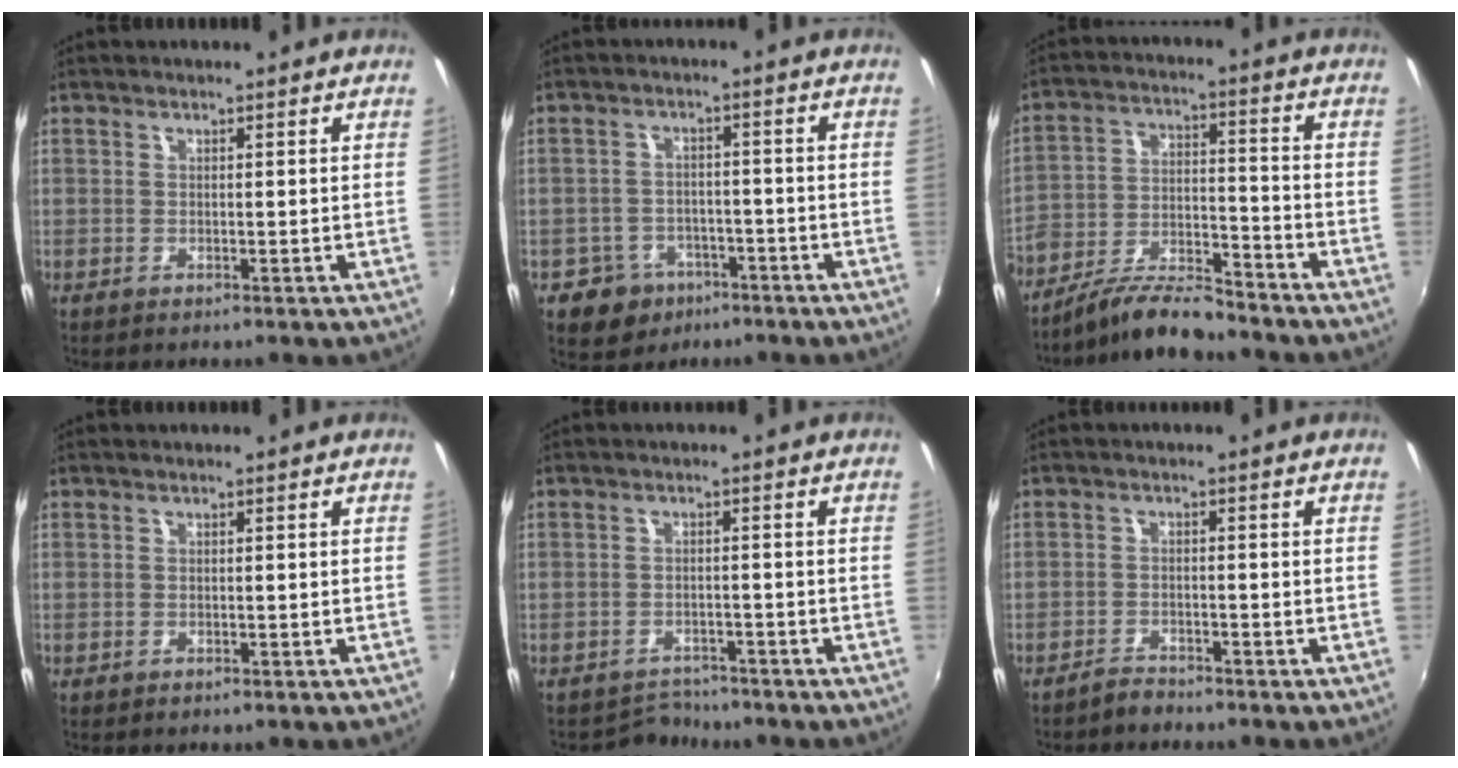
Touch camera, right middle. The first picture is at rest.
{"total": 7.2, "force": [-4.3, 5.6, 1.6], "torque": [-0.049, 0.018, -0.057]}
{"total": 12.0, "force": [-10.1, 2.8, 5.9], "torque": [-0.123, -0.007, -0.185]}
{"total": 0.6, "force": [-0.4, 0.4, 0.2], "torque": [-0.003, -0.001, -0.006]}
{"total": 3.7, "force": [-3.3, 1.6, -0.7], "torque": [0.002, 0.010, -0.055]}
{"total": 2.3, "force": [-2.2, 0.6, 0.3], "torque": [-0.013, 0.004, -0.042]}